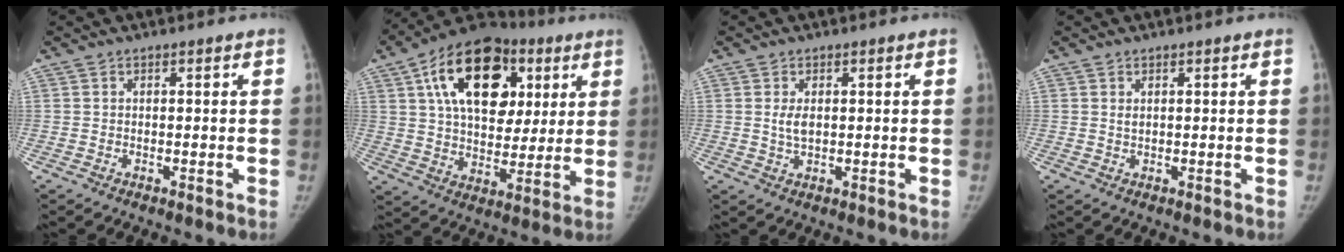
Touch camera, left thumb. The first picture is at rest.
{"total": 23.7, "force": [9.0, 15.1, 15.9], "torque": [-0.227, 0.004, 0.140]}
{"total": 2.8, "force": [0.5, 1.5, 2.3], "torque": [-0.043, -0.005, 0.012]}
{"total": 0.8, "force": [0.4, 0.4, 0.5], "torque": [-0.005, -0.002, 0.009]}